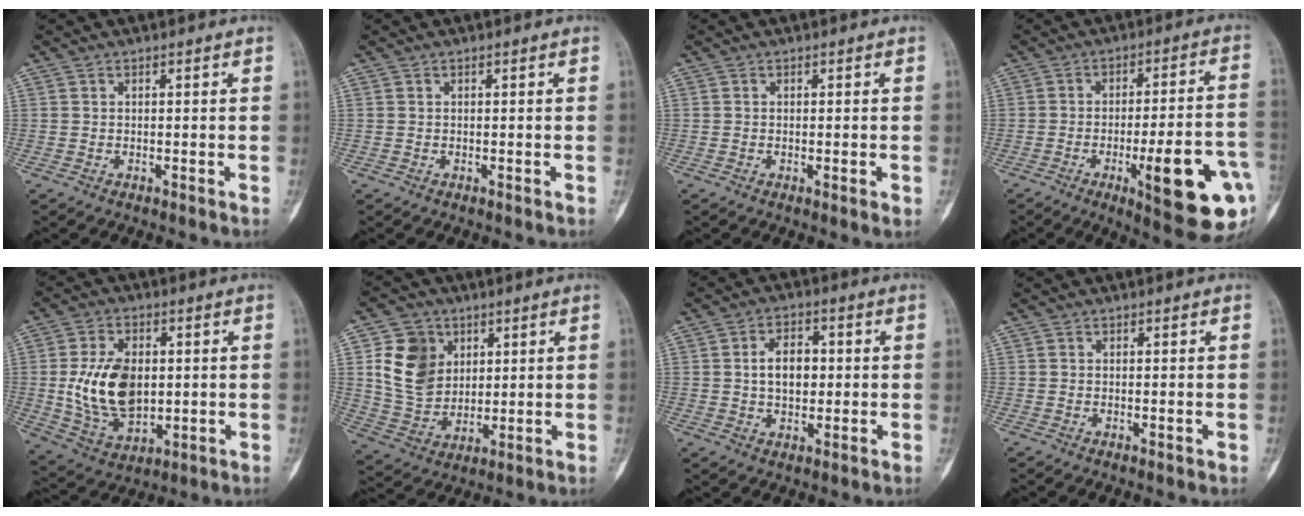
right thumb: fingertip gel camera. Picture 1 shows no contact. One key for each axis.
{"total": 0.0}
{"total": 1.7, "fx": -0.3, "fy": 0.3, "fz": 1.6, "tx": -0.020, "ty": -0.006, "tz": -0.003}
{"total": 18.8, "fx": -6.3, "fy": 4.2, "fz": 17.2, "tx": -0.203, "ty": 0.017, "tz": -0.076}
{"total": 14.7, "fx": 0.6, "fy": 9.3, "fz": 11.4, "tx": -0.190, "ty": -0.010, "tz": 0.024}
{"total": 12.6, "fx": 3.9, "fy": 10.1, "fz": 6.4, "tx": -0.087, "ty": -0.012, "tz": 0.083}
{"total": 7.2, "fx": 0.6, "fy": 4.8, "fz": 5.4, "tx": -0.068, "ty": 0.010, "tz": 0.010}
{"total": 0.7, "fx": -0.1, "fy": 0.2, "fz": 0.7, "tx": -0.006, "ty": -0.003, "tz": -0.001}